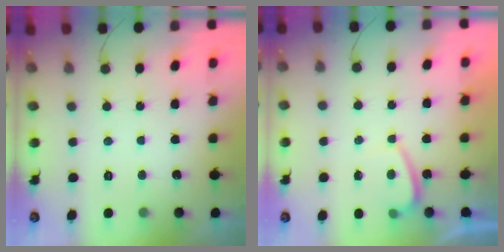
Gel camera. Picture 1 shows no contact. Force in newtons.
{"total": 1.8, "press": 1.7, "slide": 0.6}